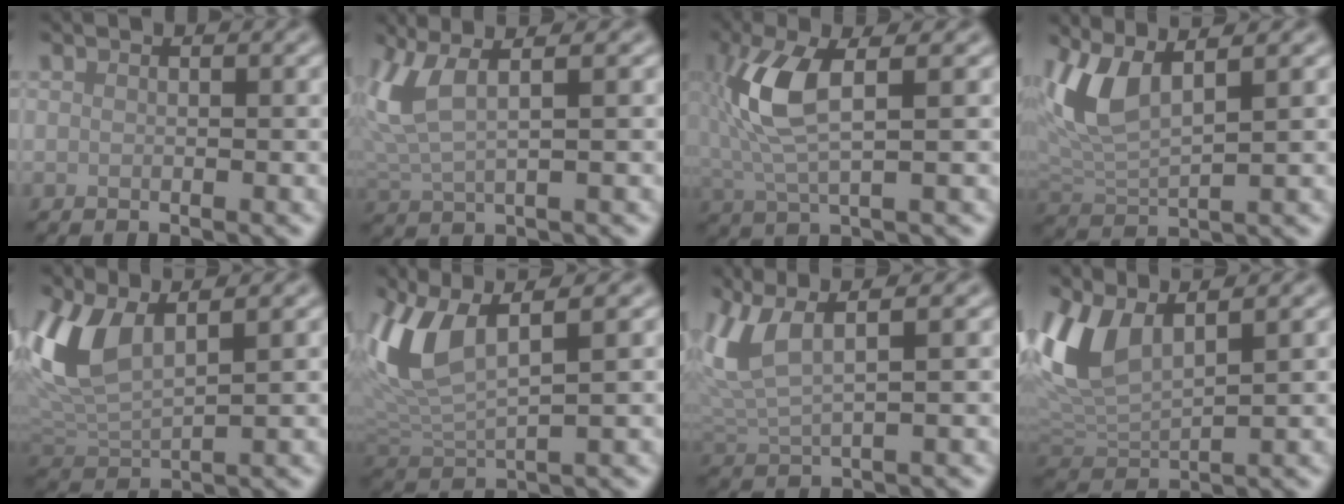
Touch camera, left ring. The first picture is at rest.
{"total": 4.6, "force": [2.3, 1.2, 3.8], "torque": [-0.097, 0.006, 0.049]}
{"total": 5.9, "force": [1.2, 1.9, 5.5], "torque": [-0.133, 0.004, 0.022]}
{"total": 4.9, "force": [2.5, 1.5, 3.9], "torque": [-0.096, 0.000, 0.052]}
{"total": 5.7, "force": [2.6, 2.4, 4.4], "torque": [-0.111, -0.003, 0.054]}
{"total": 6.8, "force": [3.0, 2.2, 5.6], "torque": [-0.132, 0.005, 0.060]}
{"total": 4.9, "force": [2.9, 1.2, 3.8], "torque": [-0.097, 0.009, 0.060]}
{"total": 6.0, "force": [2.9, 2.7, 4.5], "torque": [-0.114, -0.002, 0.060]}